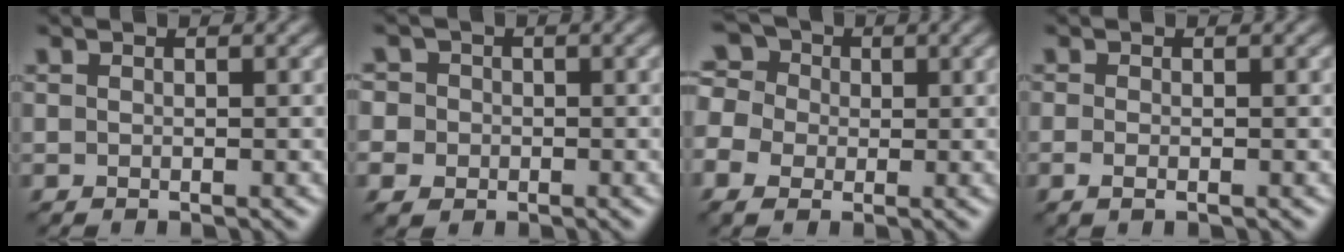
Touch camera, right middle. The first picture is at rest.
{"total": 4.6, "force": [-0.3, 4.4, 1.5], "torque": [-0.027, 0.019, -0.035]}
{"total": 7.3, "force": [-0.5, 6.1, 4.0], "torque": [-0.099, 0.020, -0.039]}
{"total": 1.1, "force": [-0.4, 0.3, 0.9], "torque": [-0.021, -0.005, -0.010]}